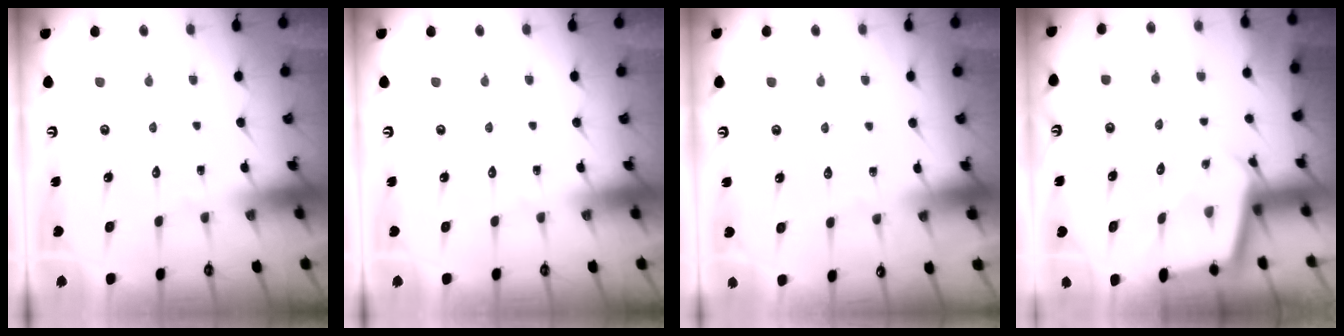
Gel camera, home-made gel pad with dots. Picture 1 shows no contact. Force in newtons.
{"total": 0.0}
{"total": 2.6, "press": 2.5, "slide": 0.5}
{"total": 2.3, "press": 2.3, "slide": 0.2}